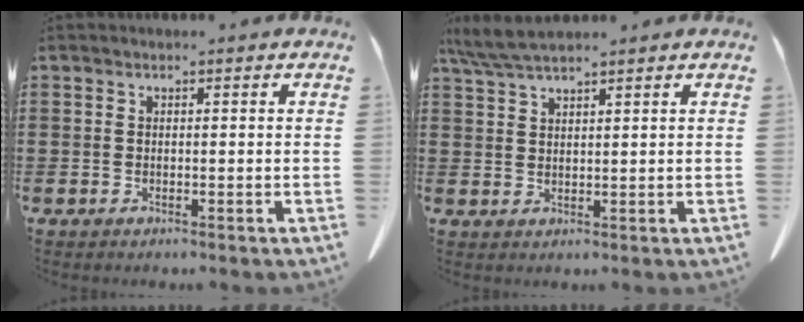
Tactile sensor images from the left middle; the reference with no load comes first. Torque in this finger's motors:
{"motor_torque": [0.20, 0.16, 0.04, 0.06]}